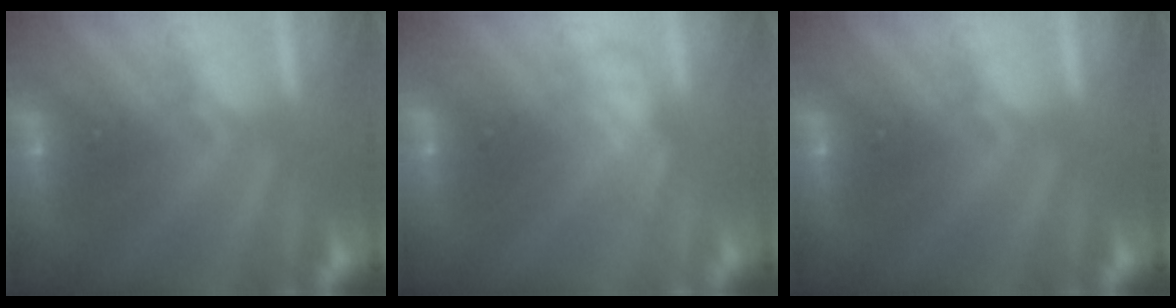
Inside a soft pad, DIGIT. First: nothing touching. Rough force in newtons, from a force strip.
{"total": 2.8}
{"total": 0.0}